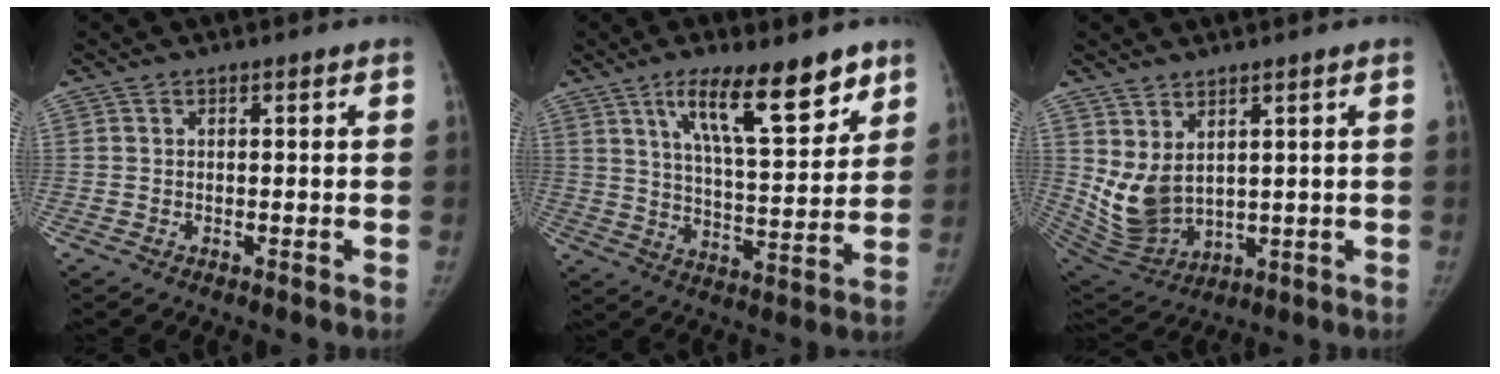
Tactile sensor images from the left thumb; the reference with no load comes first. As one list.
[{"total": 16.2, "force": [10.3, 4.8, 11.7], "torque": [-0.152, -0.055, 0.172]}, {"total": 9.3, "force": [3.2, 5.2, 6.9], "torque": [-0.125, -0.027, 0.086]}]